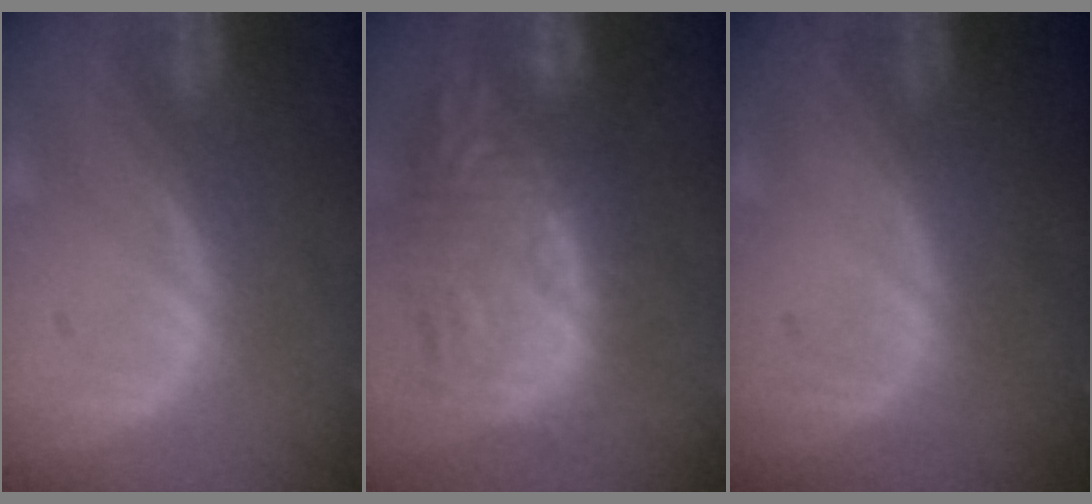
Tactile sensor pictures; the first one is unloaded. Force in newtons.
{"total": 12.7, "press": 11.6, "slide": 5.1}
{"total": 0.0}